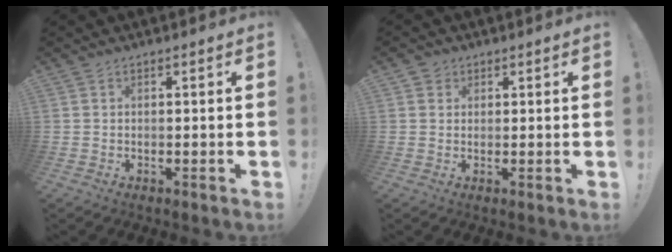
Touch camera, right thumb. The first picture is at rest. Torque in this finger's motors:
{"motor_torque": [-0.08, 0.31, 0.14, -0.29, 0.00]}